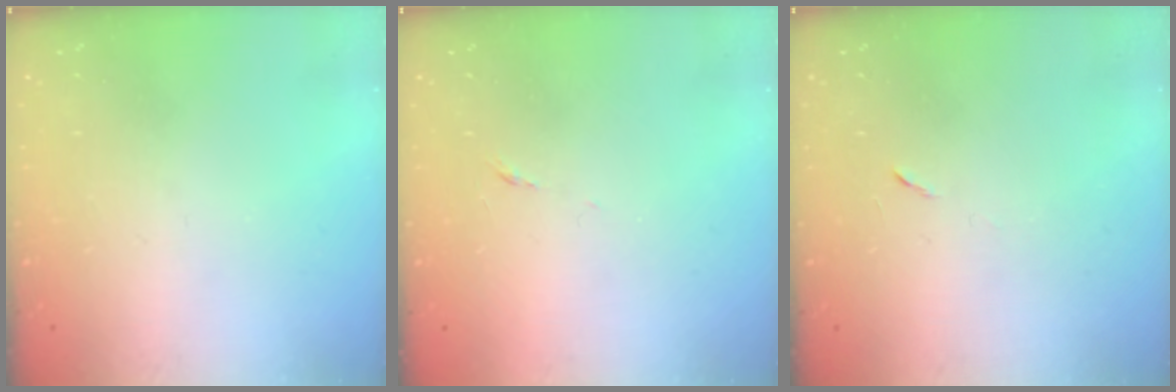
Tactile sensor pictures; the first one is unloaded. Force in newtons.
{"total": 3.8, "press": 3.7, "slide": 0.9}
{"total": 5.2, "press": 4.8, "slide": 2.1}